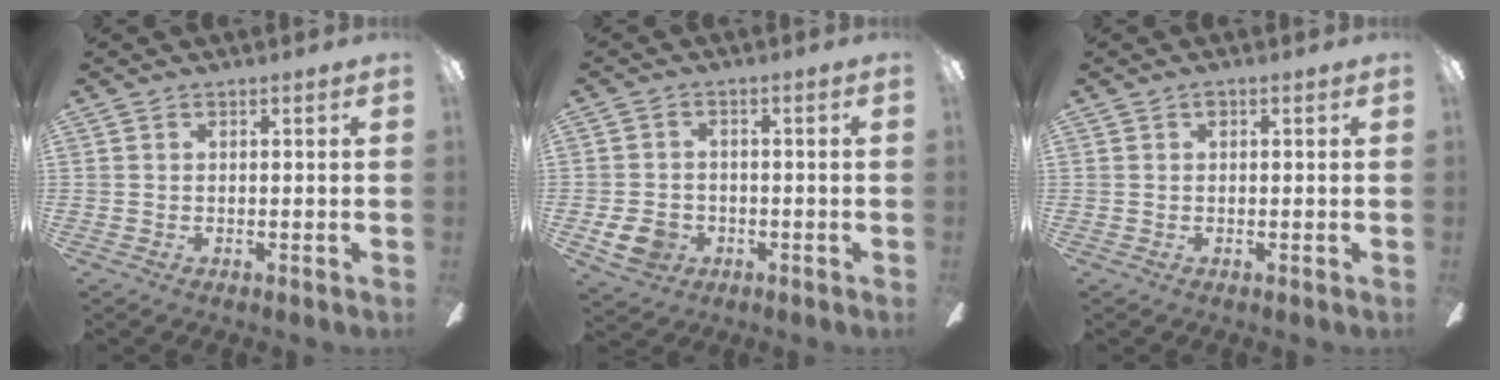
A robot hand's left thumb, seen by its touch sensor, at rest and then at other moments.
{"total": 6.7, "force": [-2.2, 5.4, 3.3], "torque": [-0.072, 0.014, -0.041]}
{"total": 0.9, "force": [0.4, 0.6, 0.5], "torque": [-0.003, 0.000, 0.005]}